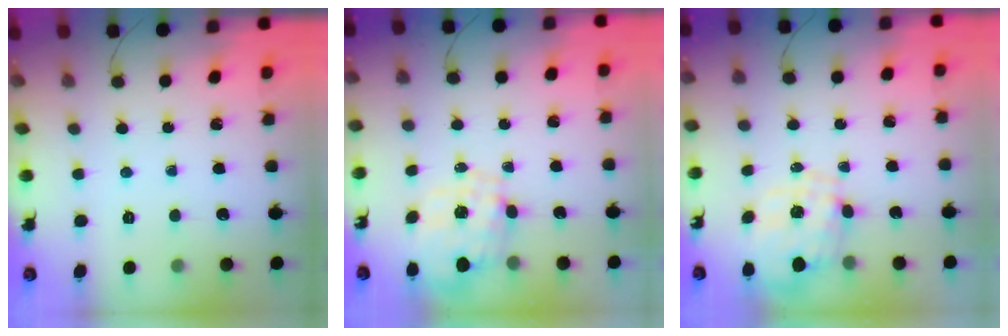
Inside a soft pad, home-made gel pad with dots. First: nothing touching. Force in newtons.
{"total": 2.0, "press": 1.7, "slide": 1.1}
{"total": 2.1, "press": 1.7, "slide": 1.1}